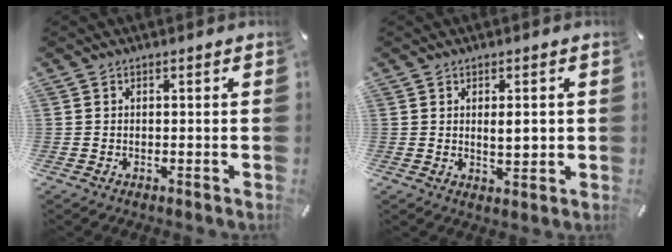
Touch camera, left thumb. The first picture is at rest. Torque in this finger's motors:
{"motor_torque": [0.02, -0.01, 0.04, -0.04, 0.00]}